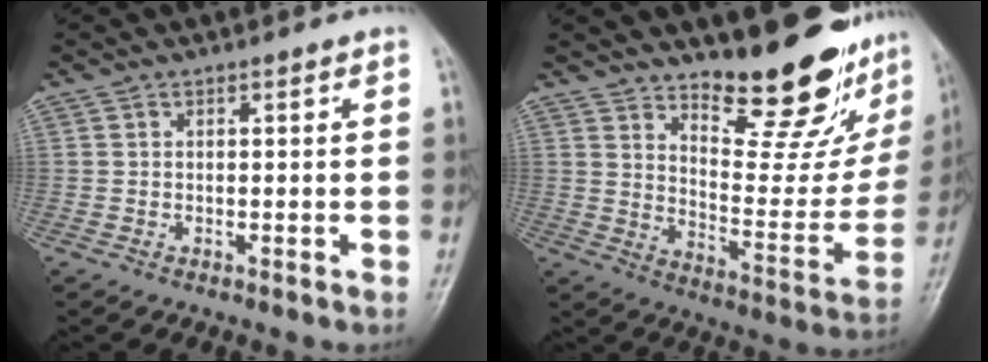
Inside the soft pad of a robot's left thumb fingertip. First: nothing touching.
{"total": 20.8, "force": [16.2, 6.7, 11.3], "torque": [-0.117, -0.128, 0.229]}